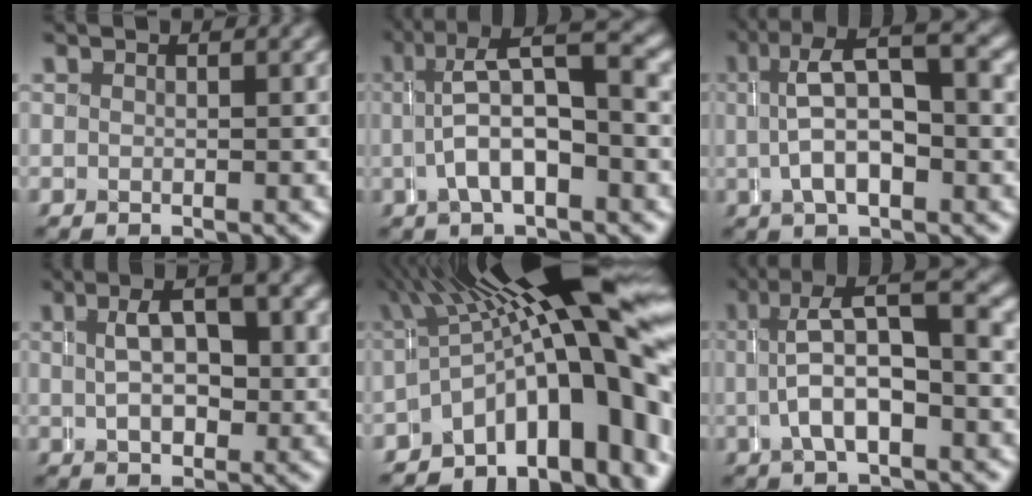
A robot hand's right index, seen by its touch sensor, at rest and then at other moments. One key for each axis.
{"total": 6.5, "fx": 0.8, "fy": 1.9, "fz": 6.1, "tx": -0.092, "ty": 0.019, "tz": 0.008}
{"total": 6.5, "fx": 1.2, "fy": 2.2, "fz": 6.0, "tx": -0.091, "ty": 0.019, "tz": 0.015}
{"total": 5.0, "fx": 1.5, "fy": 1.7, "fz": 4.4, "tx": -0.053, "ty": 0.021, "tz": 0.021}
{"total": 15.5, "fx": -0.3, "fy": 6.2, "fz": 14.2, "tx": -0.223, "ty": -0.004, "tz": -0.003}
{"total": 6.6, "fx": 1.1, "fy": 2.1, "fz": 6.2, "tx": -0.095, "ty": 0.017, "tz": 0.013}